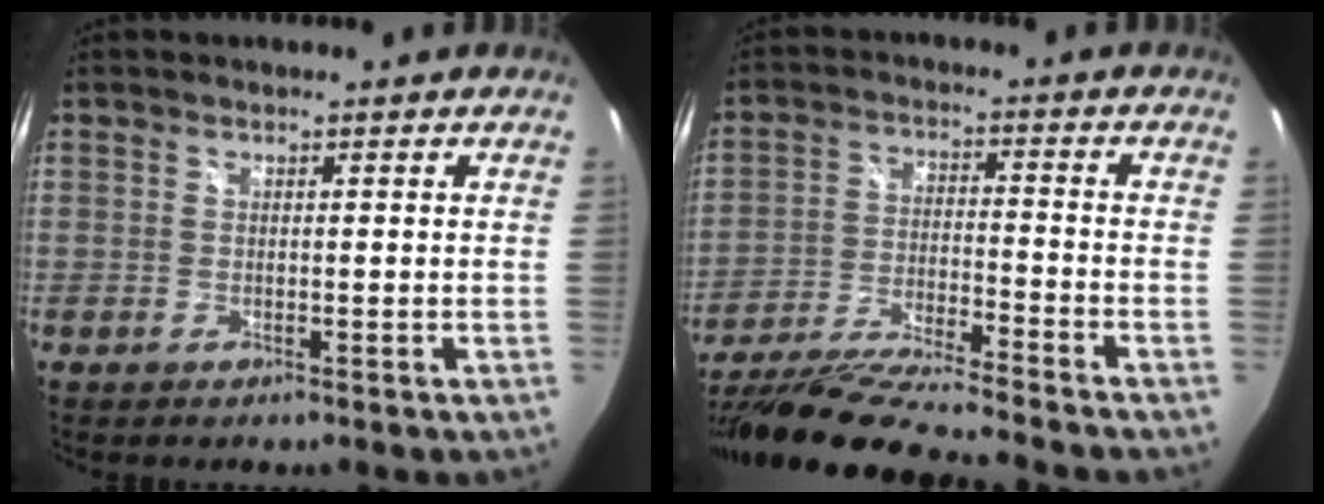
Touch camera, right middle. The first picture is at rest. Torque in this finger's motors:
{"motor_torque": [1.07, -1.07, 0.26, 0.11]}